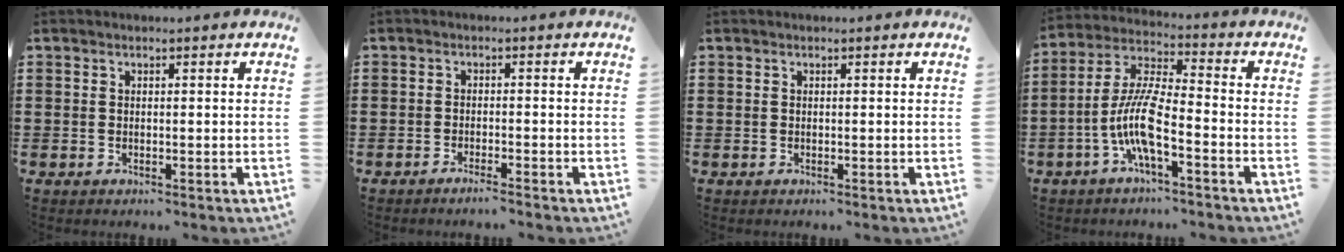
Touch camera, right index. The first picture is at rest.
{"total": 1.7, "force": [-1.5, -0.2, 0.6], "torque": [-0.010, 0.000, -0.029]}
{"total": 0.0}
{"total": 9.3, "force": [-3.7, 1.9, 8.3], "torque": [-0.200, -0.014, -0.080]}